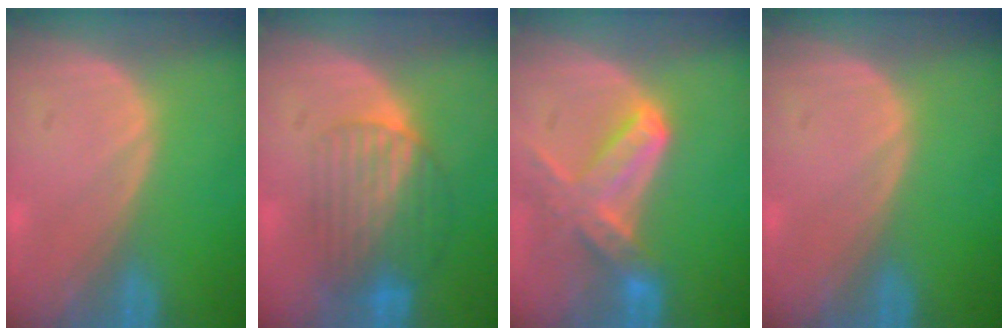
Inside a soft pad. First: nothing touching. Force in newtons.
{"total": 6.9, "press": 6.8, "slide": 1.3}
{"total": 7.4, "press": 6.7, "slide": 3.2}
{"total": 0.0}